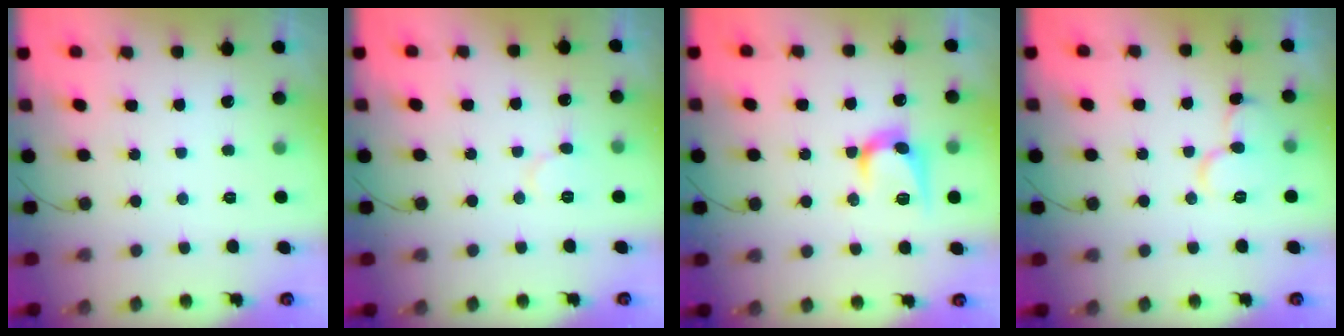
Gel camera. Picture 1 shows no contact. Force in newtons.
{"total": 6.2, "press": 6.1, "slide": 0.6}
{"total": 9.9, "press": 9.9, "slide": 0.6}
{"total": 10.2, "press": 10.2, "slide": 1.1}